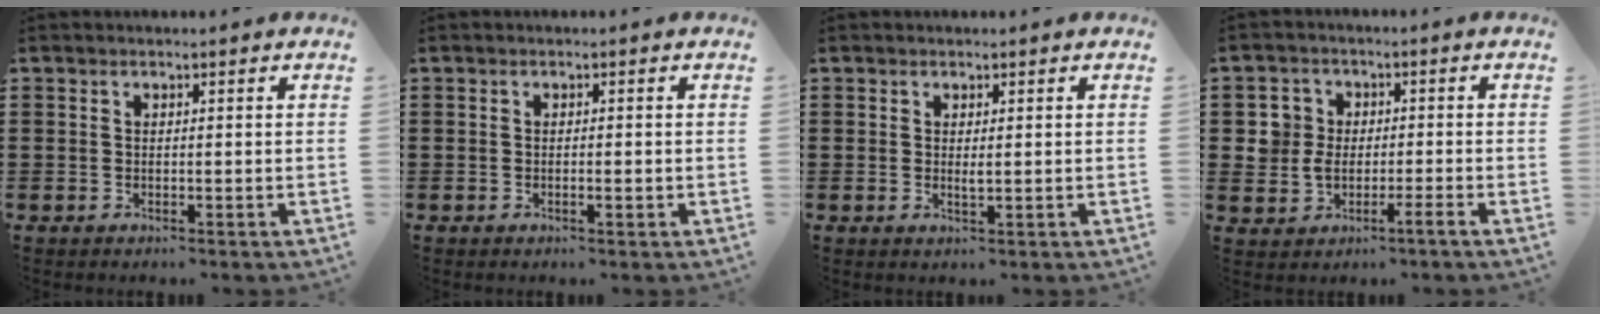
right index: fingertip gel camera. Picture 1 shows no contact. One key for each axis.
{"total": 1.1, "fx": -0.4, "fy": 0.2, "fz": 1.0, "tx": -0.019, "ty": -0.005, "tz": -0.006}
{"total": 1.0, "fx": 0.2, "fy": 0.2, "fz": 1.0, "tx": -0.020, "ty": -0.001, "tz": 0.004}
{"total": 3.5, "fx": -1.0, "fy": 2.9, "fz": 1.7, "tx": -0.051, "ty": 0.008, "tz": -0.024}